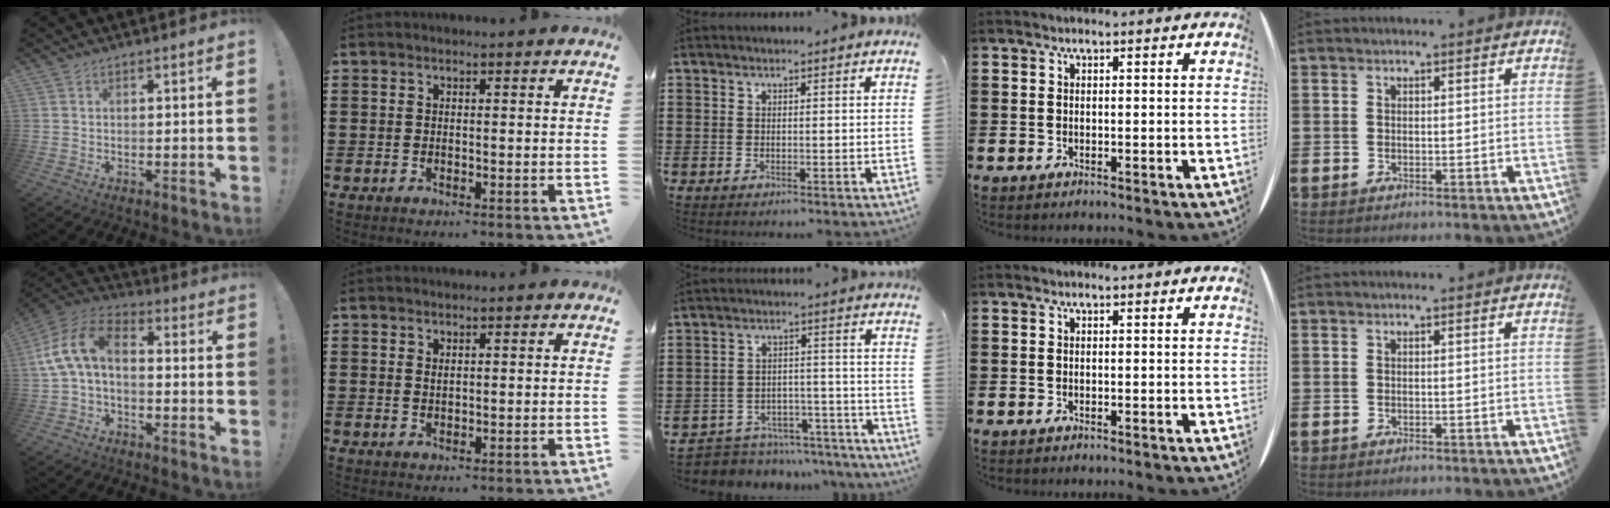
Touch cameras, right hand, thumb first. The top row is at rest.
{"thumb": {"total": 11.9, "force": [0.2, 7.3, 9.3], "torque": [-0.187, 0.020, 0.008]}, "index": {"total": 0.6, "force": [0.4, 0.2, 0.4], "torque": [-0.009, -0.001, 0.008]}, "middle": {"total": 5.6, "force": [-5.5, 1.1, 0.3], "torque": [-0.005, 0.019, -0.110]}}